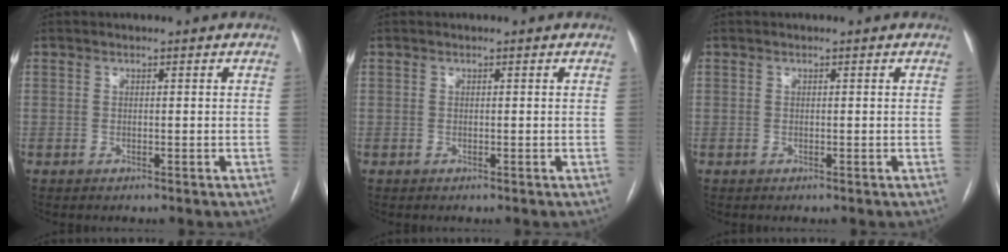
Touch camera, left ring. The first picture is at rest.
{"total": 0.0}
{"total": 0.0}